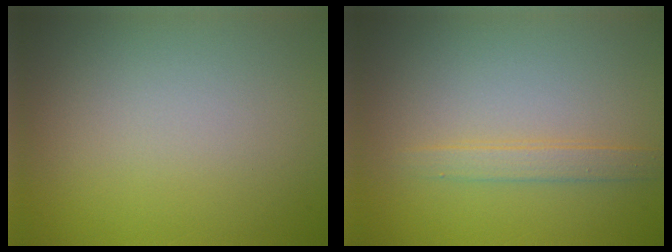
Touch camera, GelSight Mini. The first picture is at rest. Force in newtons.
{"total": 1.7, "press": 1.7, "slide": 0.1}